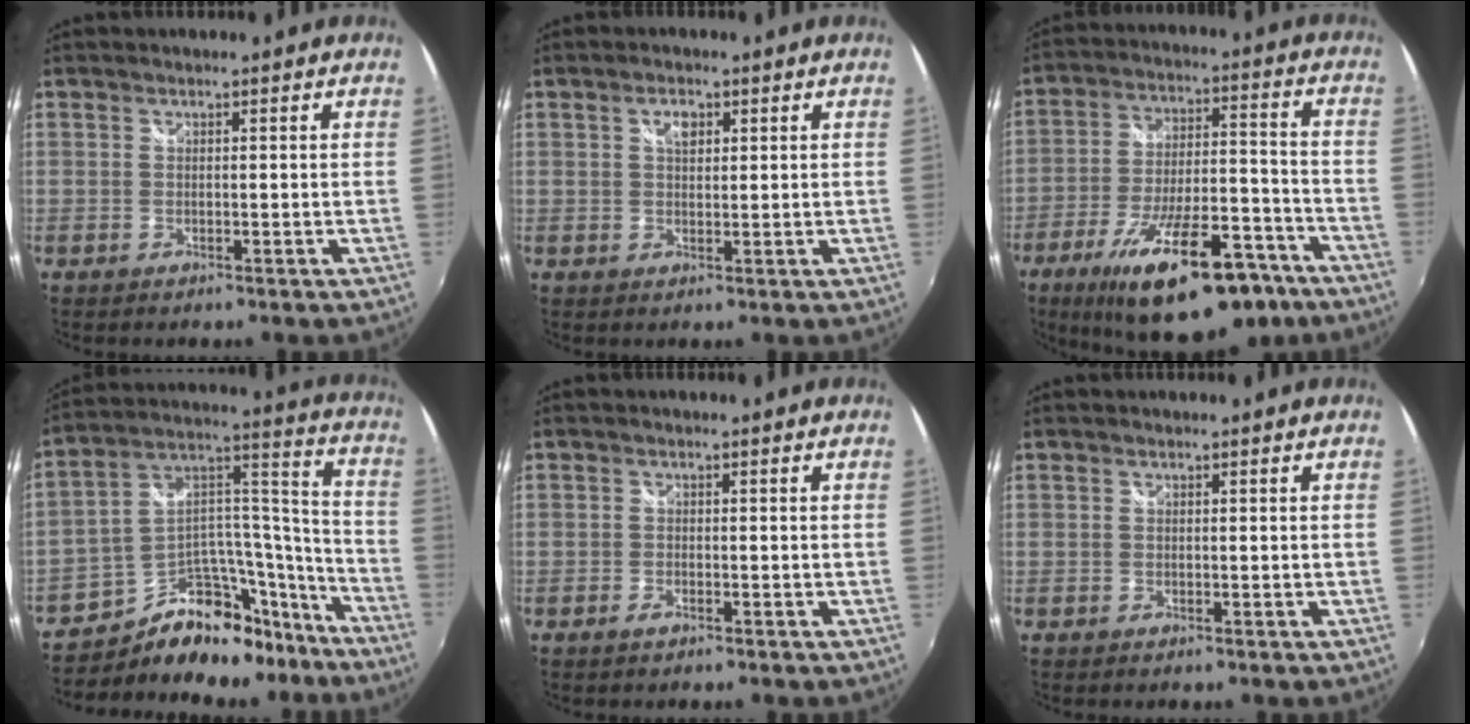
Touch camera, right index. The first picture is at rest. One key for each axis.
{"total": 2.9, "fx": 1.2, "fy": 1.7, "fz": 2.0, "tx": -0.032, "ty": 0.006, "tz": 0.018}
{"total": 23.8, "fx": -15.7, "fy": 8.6, "fz": 15.7, "tx": -0.262, "ty": -0.009, "tz": -0.227}
{"total": 21.0, "fx": -14.9, "fy": 12.5, "fz": 7.9, "tx": -0.146, "ty": 0.097, "tz": -0.219}
{"total": 1.1, "fx": -0.9, "fy": 0.5, "fz": 0.5, "tx": -0.011, "ty": -0.003, "tz": -0.018}
{"total": 0.0}